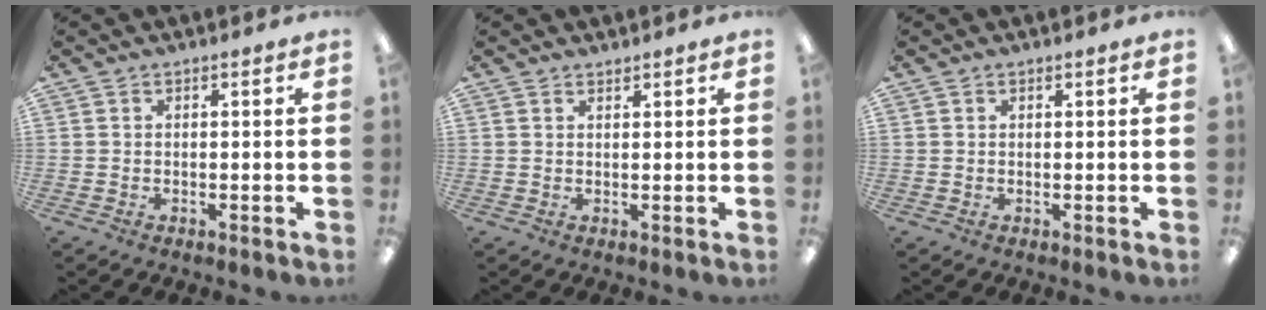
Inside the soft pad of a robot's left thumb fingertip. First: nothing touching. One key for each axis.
{"total": 1.2, "fx": 1.2, "fy": 0.3, "fz": -0.1, "tx": 0.001, "ty": -0.002, "tz": 0.024}
{"total": 0.6, "fx": 0.5, "fy": 0.3, "fz": 0.1, "tx": 0.006, "ty": -0.002, "tz": 0.007}